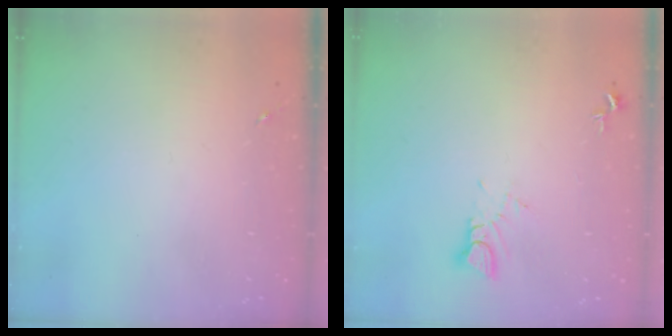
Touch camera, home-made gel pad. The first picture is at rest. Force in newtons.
{"total": 3.8, "press": 3.8, "slide": 0.3}